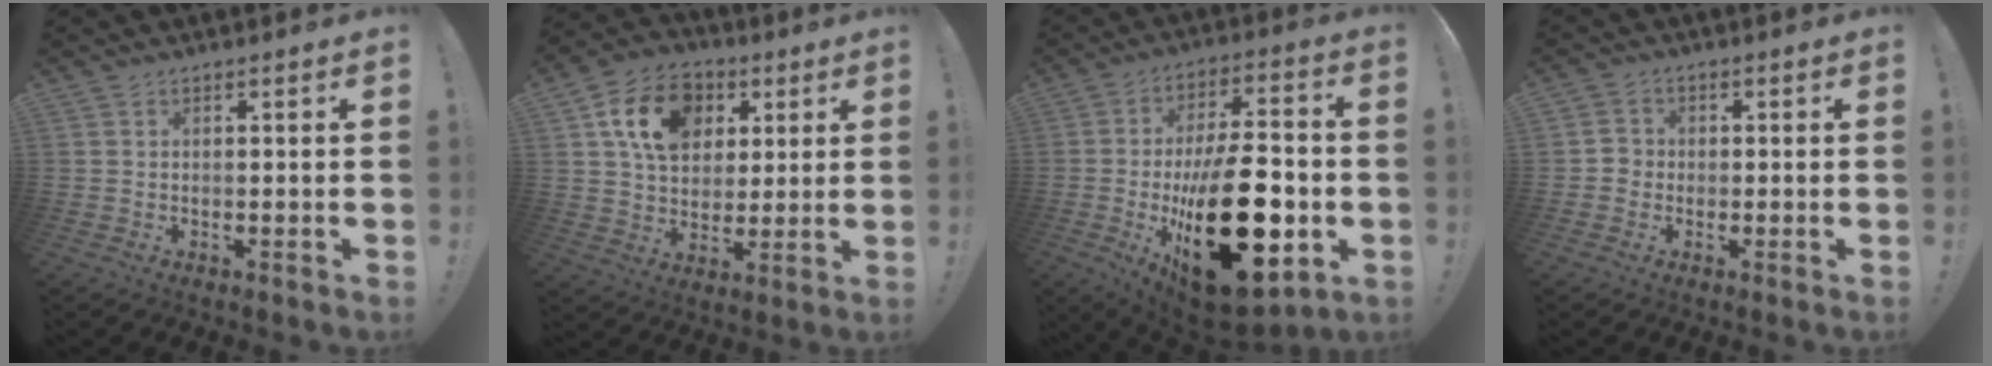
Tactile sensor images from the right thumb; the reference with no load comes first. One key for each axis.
{"total": 16.5, "fx": 6.0, "fy": 12.4, "fz": 9.1, "tx": -0.135, "ty": -0.012, "tz": 0.117}
{"total": 31.4, "fx": -6.7, "fy": 15.5, "fz": 26.4, "tx": -0.443, "ty": 0.036, "tz": -0.086}
{"total": 3.4, "fx": -1.2, "fy": 3.1, "fz": 0.8, "tx": -0.008, "ty": 0.009, "tz": -0.022}